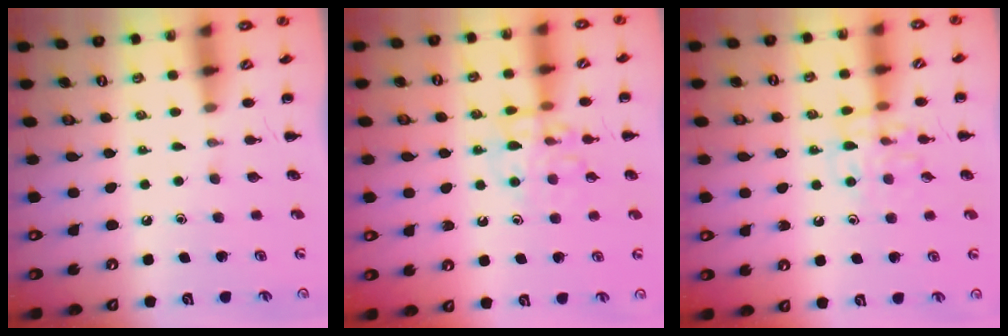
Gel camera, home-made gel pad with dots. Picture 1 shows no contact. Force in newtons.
{"total": 11.5, "press": 11.4, "slide": 0.9}
{"total": 9.7, "press": 9.7, "slide": 0.6}